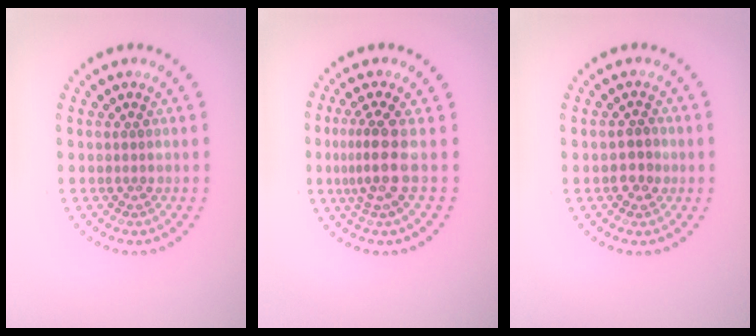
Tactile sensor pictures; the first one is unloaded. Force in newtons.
{"total": 3.2, "press": 2.3, "slide": 2.1}
{"total": 1.9, "press": 1.9, "slide": 0.3}